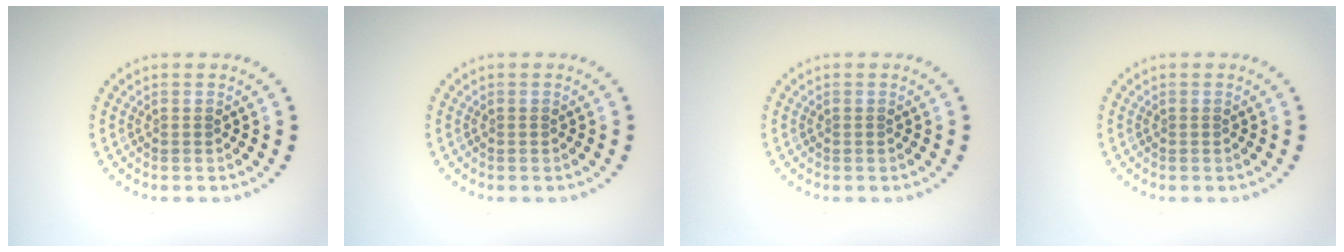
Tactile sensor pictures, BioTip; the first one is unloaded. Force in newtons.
{"total": 0.0}
{"total": 0.0}
{"total": 0.0}